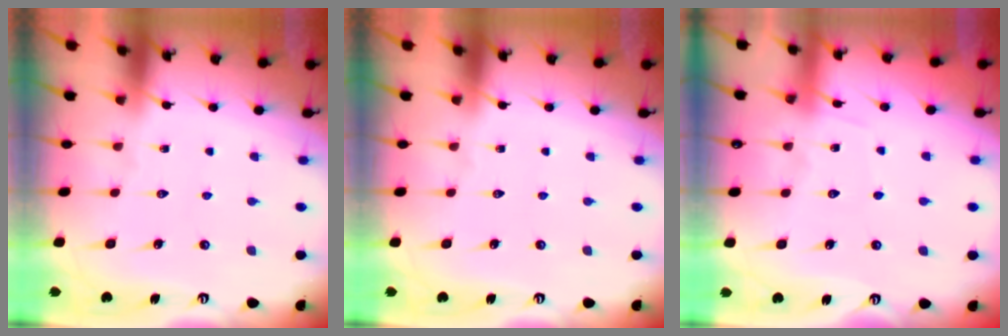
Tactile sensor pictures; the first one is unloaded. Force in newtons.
{"total": 0.0}
{"total": 5.9, "press": 5.9, "slide": 0.7}